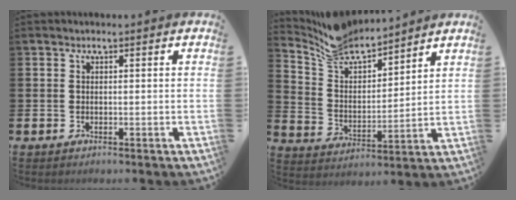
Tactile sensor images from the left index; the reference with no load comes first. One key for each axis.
{"total": 8.3, "fx": 7.8, "fy": 2.1, "fz": 1.7, "tx": -0.075, "ty": -0.050, "tz": 0.144}